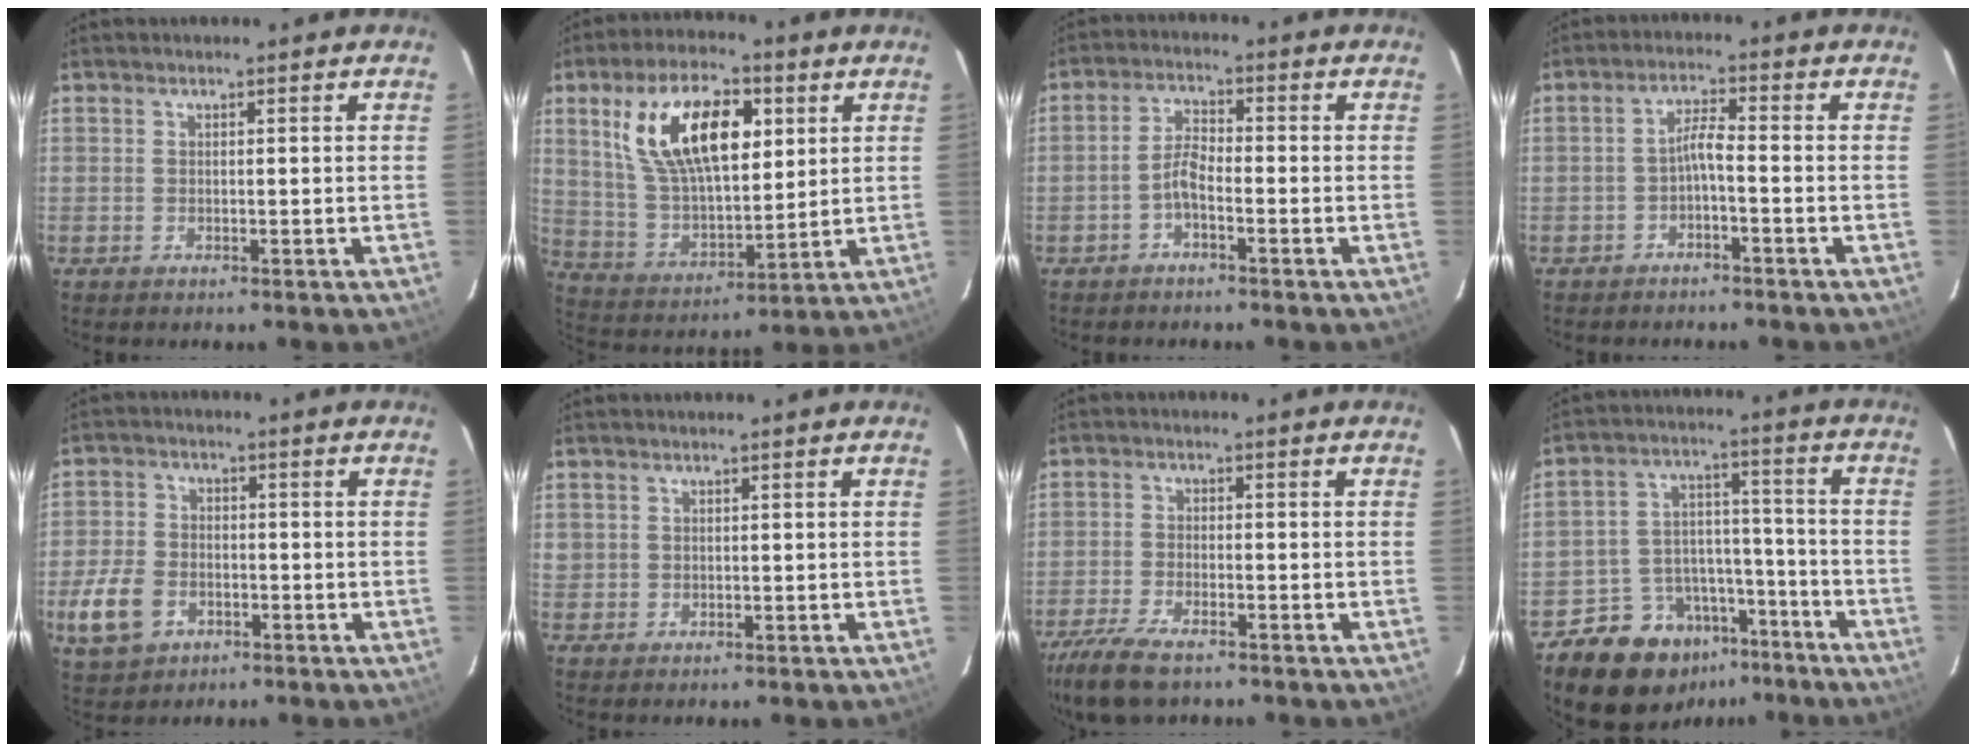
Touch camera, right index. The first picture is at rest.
{"total": 18.2, "force": [6.5, 8.4, 14.8], "torque": [-0.272, 0.019, 0.129]}
{"total": 3.1, "force": [-1.8, 1.0, 2.3], "torque": [-0.053, 0.012, -0.036]}
{"total": 2.7, "force": [-1.6, 0.1, 2.2], "torque": [-0.052, 0.011, -0.029]}
{"total": 9.3, "force": [-3.8, 6.8, 5.0], "torque": [-0.130, 0.003, -0.069]}
{"total": 1.1, "force": [0.1, 1.1, 0.1], "torque": [0.002, 0.002, 0.001]}
{"total": 10.4, "force": [-7.9, 3.3, 6.0], "torque": [-0.151, -0.029, -0.150]}
{"total": 14.0, "force": [-9.6, 9.3, 4.1], "torque": [-0.090, 0.053, -0.132]}